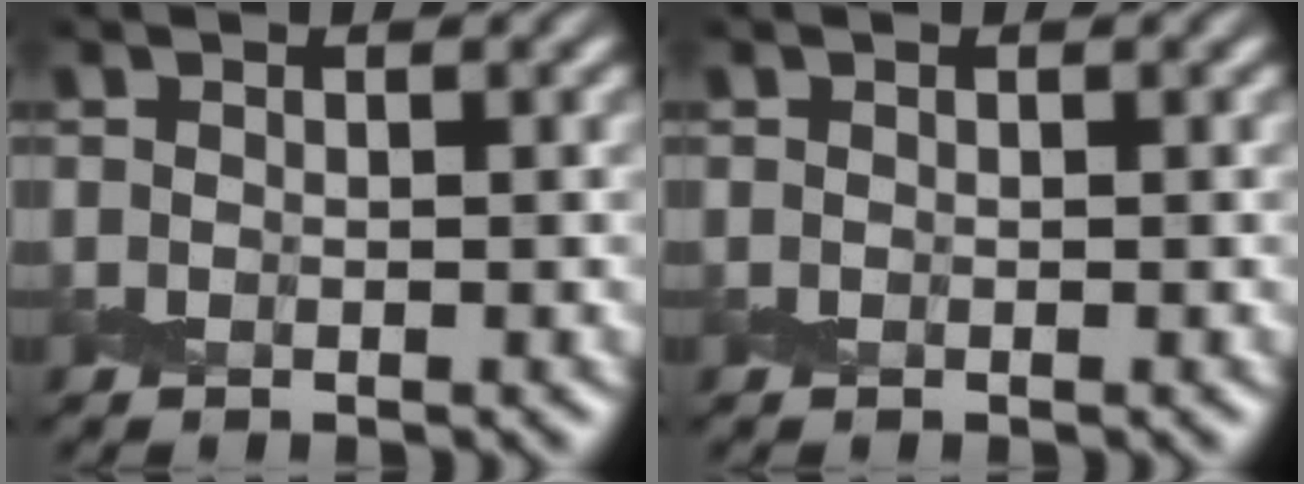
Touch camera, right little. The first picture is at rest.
{"total": 0.0}